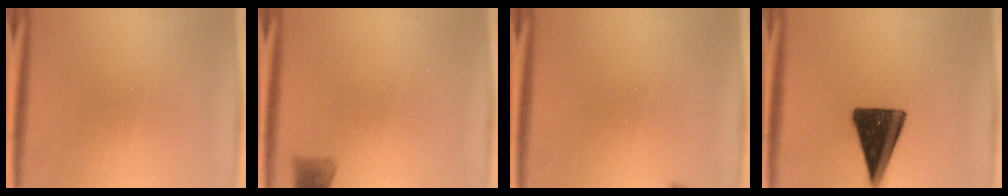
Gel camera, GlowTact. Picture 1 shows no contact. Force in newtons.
{"total": 2.0}
{"total": 1.3}
{"total": 15.8}